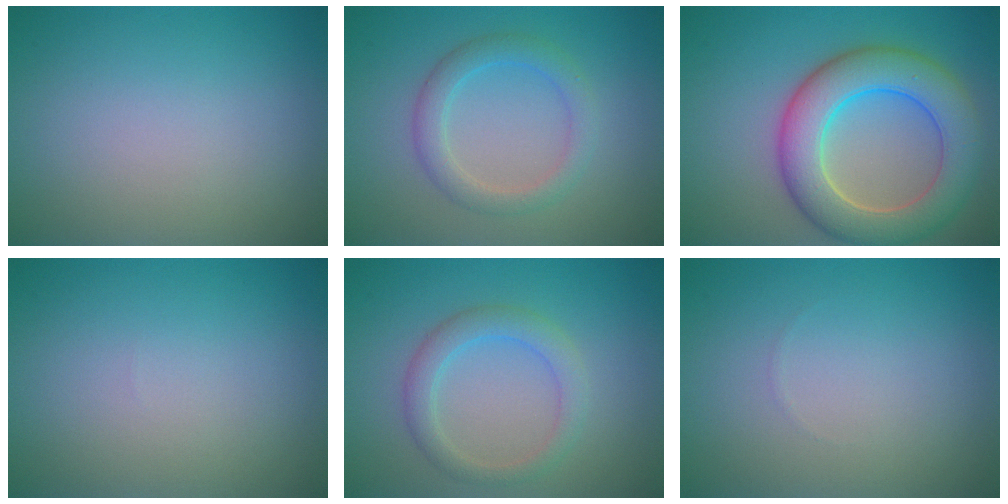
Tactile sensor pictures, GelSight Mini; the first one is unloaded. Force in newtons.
{"total": 2.9, "press": 2.9, "slide": 0.3}
{"total": 8.2, "press": 8.2, "slide": 0.4}
{"total": 0.0}
{"total": 2.8, "press": 2.8, "slide": 0.2}
{"total": 0.0}